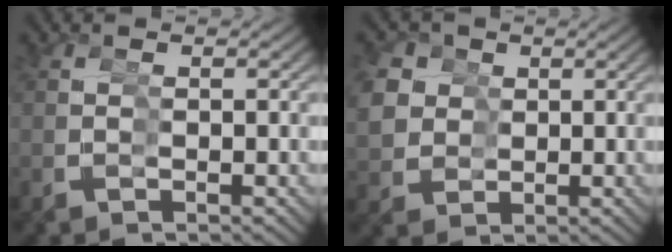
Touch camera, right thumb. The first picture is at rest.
{"total": 5.1, "force": [2.1, 4.5, 0.8], "torque": [-0.038, -0.012, 0.042]}